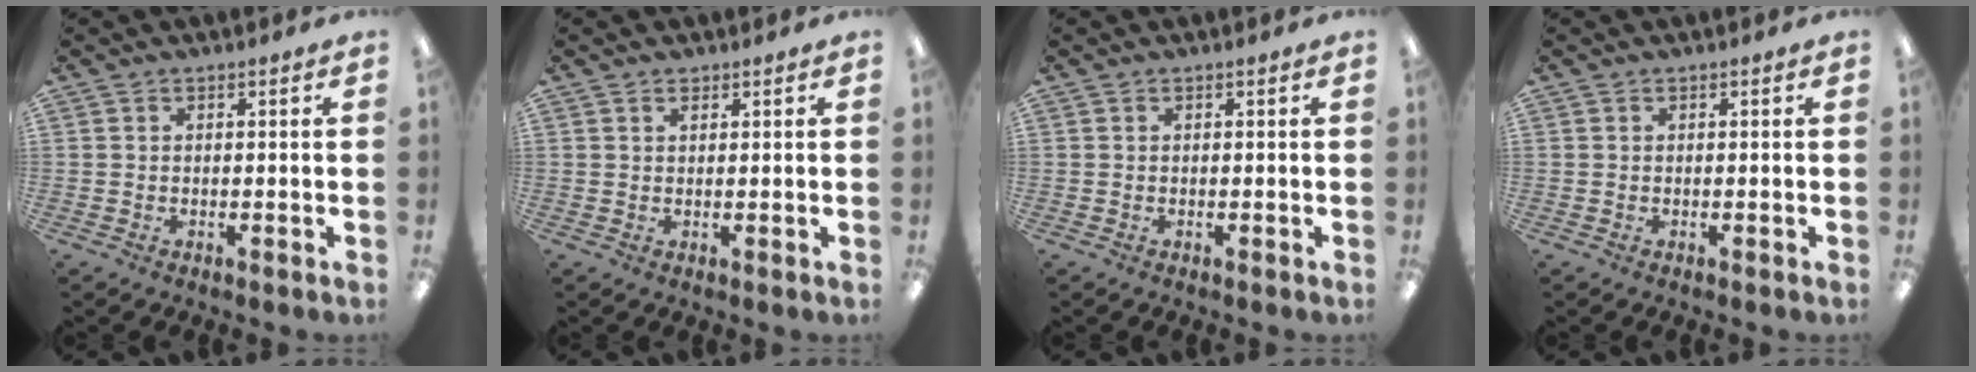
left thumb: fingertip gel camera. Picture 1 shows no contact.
{"total": 0.8, "force": [0.6, 0.3, 0.4], "torque": [-0.001, -0.005, 0.009]}
{"total": 0.0}
{"total": 0.0}